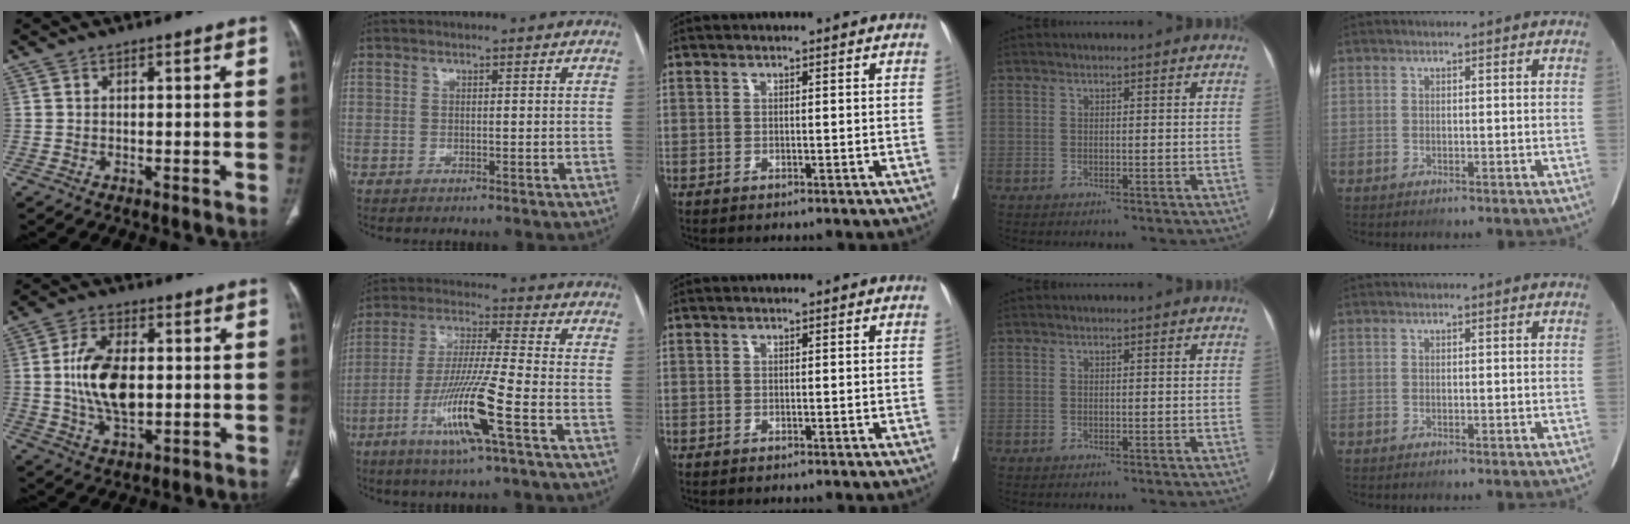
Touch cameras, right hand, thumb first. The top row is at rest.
{"thumb": {"total": 13.0, "force": [0.4, 7.2, 10.8], "torque": [-0.196, 0.000, 0.013]}, "index": {"total": 13.4, "force": [-5.6, -0.3, 12.2], "torque": [-0.244, -0.018, -0.107]}}